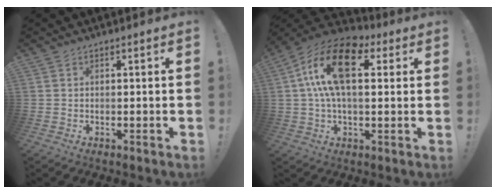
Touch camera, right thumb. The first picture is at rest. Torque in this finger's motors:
{"motor_torque": [1.32, 3.68, 0.29, 0.24, 0.33]}